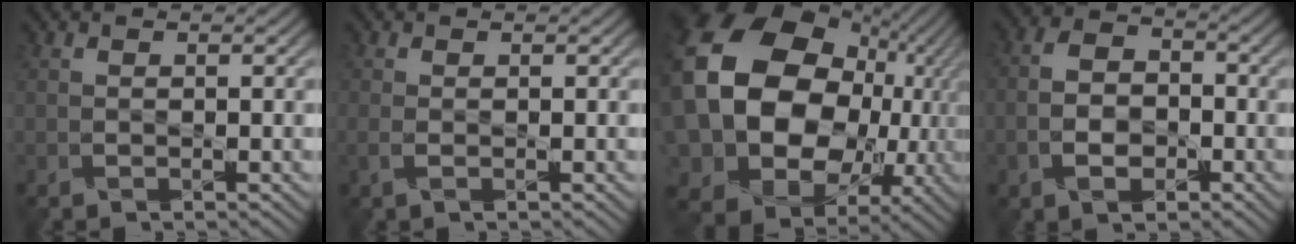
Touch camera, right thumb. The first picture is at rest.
{"total": 1.3, "force": [-0.3, 0.5, 1.1], "torque": [-0.031, -0.004, -0.009]}
{"total": 23.4, "force": [2.5, 19.2, 13.1], "torque": [-0.329, -0.035, 0.076]}
{"total": 5.7, "force": [-2.0, 3.8, 3.8], "torque": [-0.070, -0.004, -0.047]}